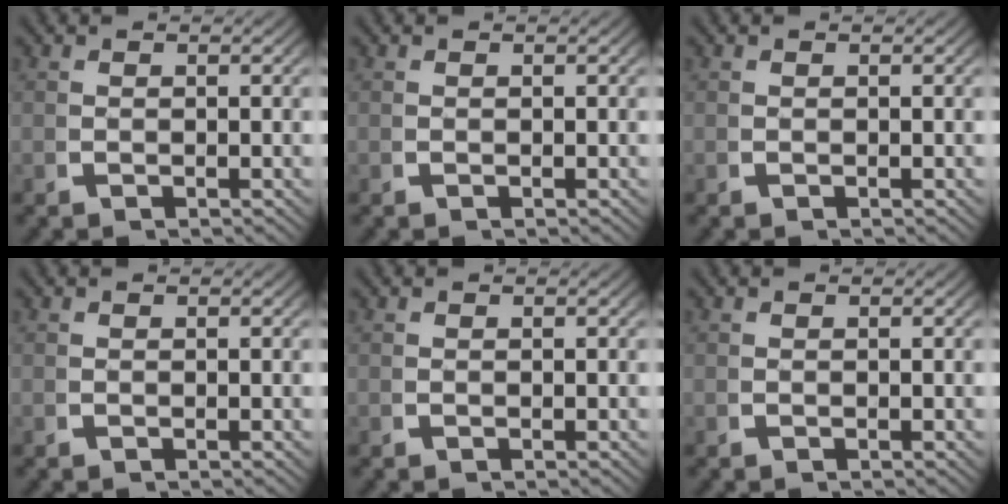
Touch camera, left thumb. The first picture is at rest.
{"total": 0.0}
{"total": 0.0}
{"total": 0.0}
{"total": 0.0}
{"total": 0.0}